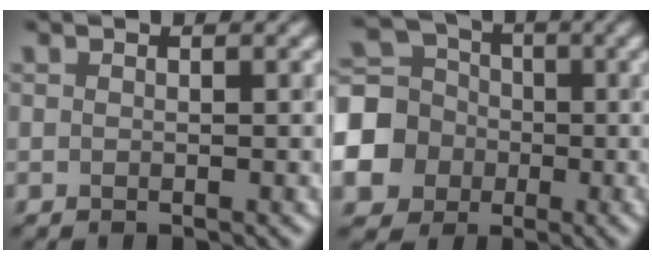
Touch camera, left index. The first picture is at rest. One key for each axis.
{"total": 10.1, "fx": -2.4, "fy": 9.2, "fz": 3.5, "tx": -0.114, "ty": -0.017, "tz": -0.064}